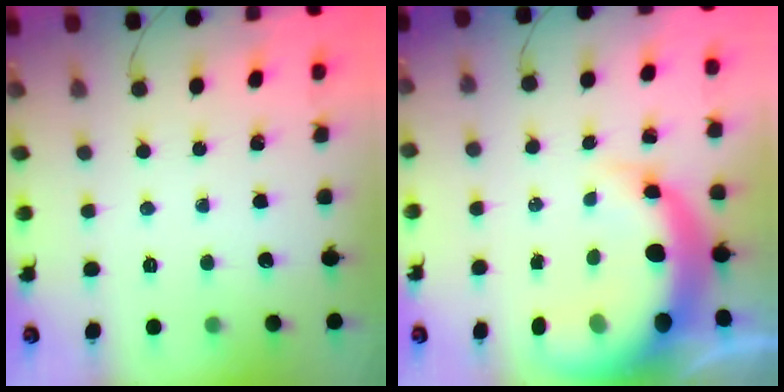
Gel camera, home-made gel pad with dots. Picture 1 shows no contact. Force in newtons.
{"total": 12.6, "press": 12.1, "slide": 3.2}